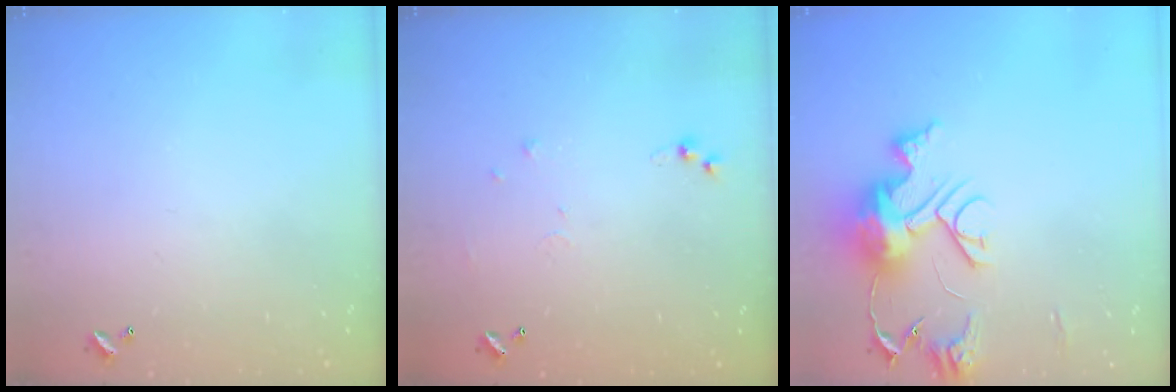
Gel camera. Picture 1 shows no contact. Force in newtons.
{"total": 5.1, "press": 5.1, "slide": 0.6}
{"total": 13.9, "press": 13.8, "slide": 1.5}